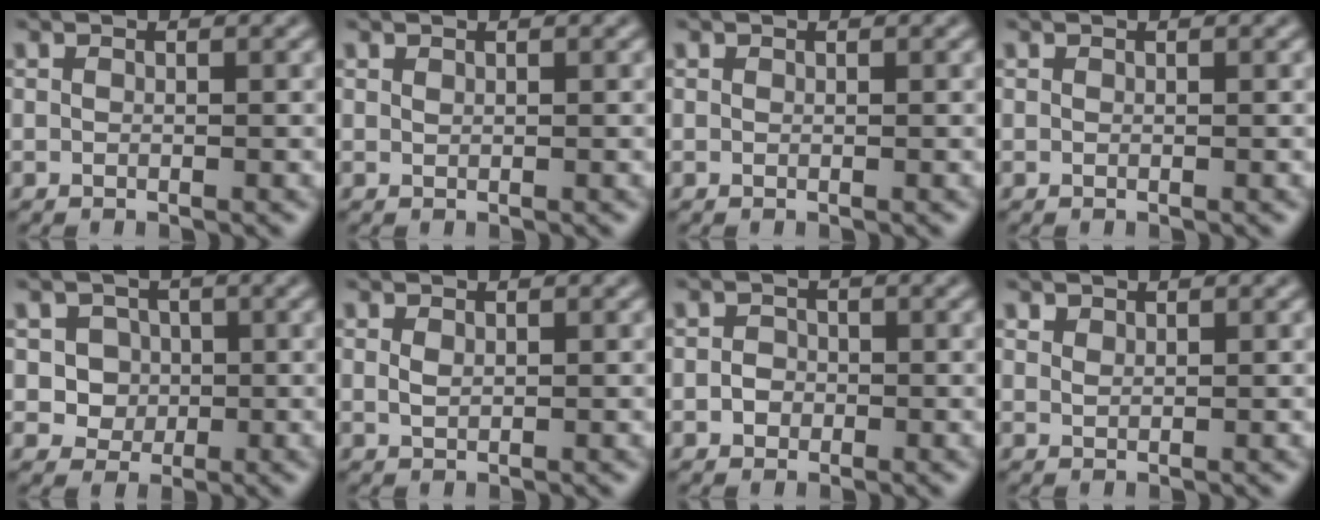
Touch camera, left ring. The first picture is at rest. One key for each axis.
{"total": 0.0}
{"total": 0.0}
{"total": 0.0}
{"total": 2.9, "fx": 0.3, "fy": 2.7, "fz": 1.0, "tx": -0.004, "ty": 0.002, "tz": 0.007}
{"total": 0.9, "fx": 0.3, "fy": 0.5, "fz": 0.7, "tx": -0.017, "ty": -0.001, "tz": 0.008}
{"total": 1.3, "fx": -0.4, "fy": 1.2, "fz": 0.5, "tx": -0.003, "ty": 0.000, "tz": -0.011}
{"total": 0.9, "fx": 0.8, "fy": 0.4, "fz": 0.2, "tx": -0.006, "ty": -0.001, "tz": 0.017}